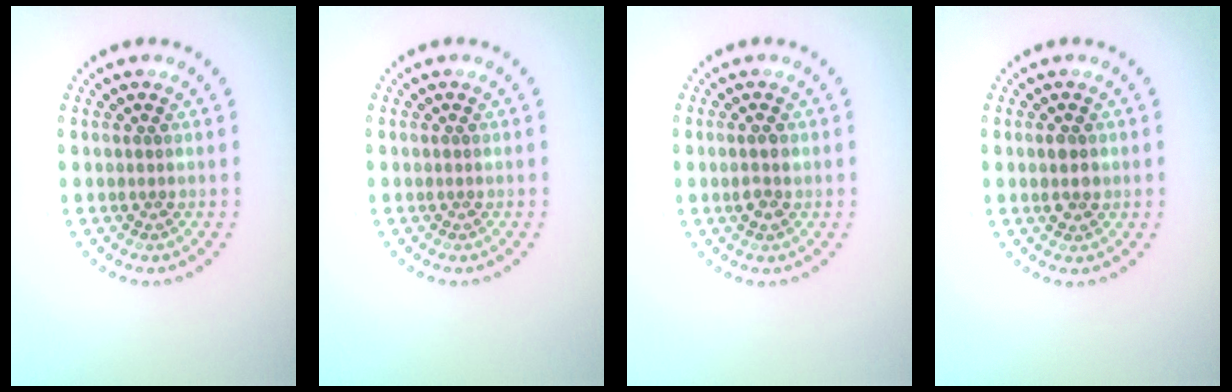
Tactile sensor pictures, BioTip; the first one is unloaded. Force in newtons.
{"total": 0.0}
{"total": 1.5, "press": 1.5, "slide": 0.1}
{"total": 1.5, "press": 1.5, "slide": 0.1}